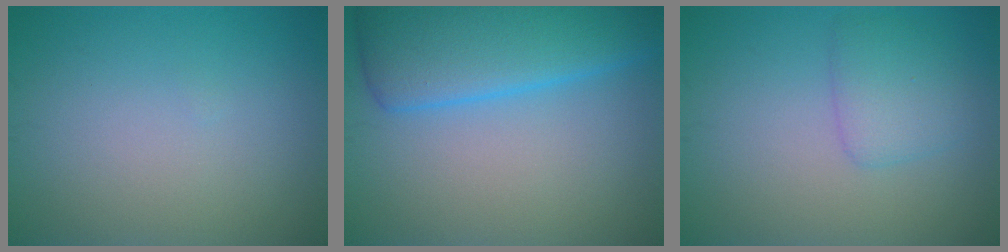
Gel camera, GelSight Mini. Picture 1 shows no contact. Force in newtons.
{"total": 8.3, "press": 8.3, "slide": 0.3}
{"total": 2.5, "press": 2.5, "slide": 0.1}